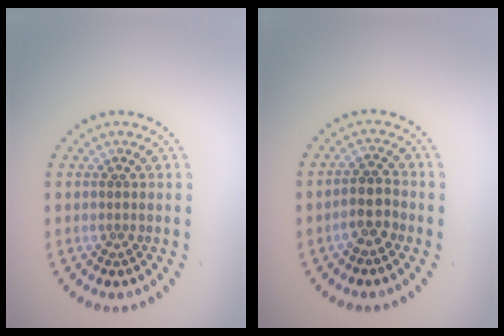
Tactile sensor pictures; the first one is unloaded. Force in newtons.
{"total": 2.3, "press": 2.2, "slide": 0.9}